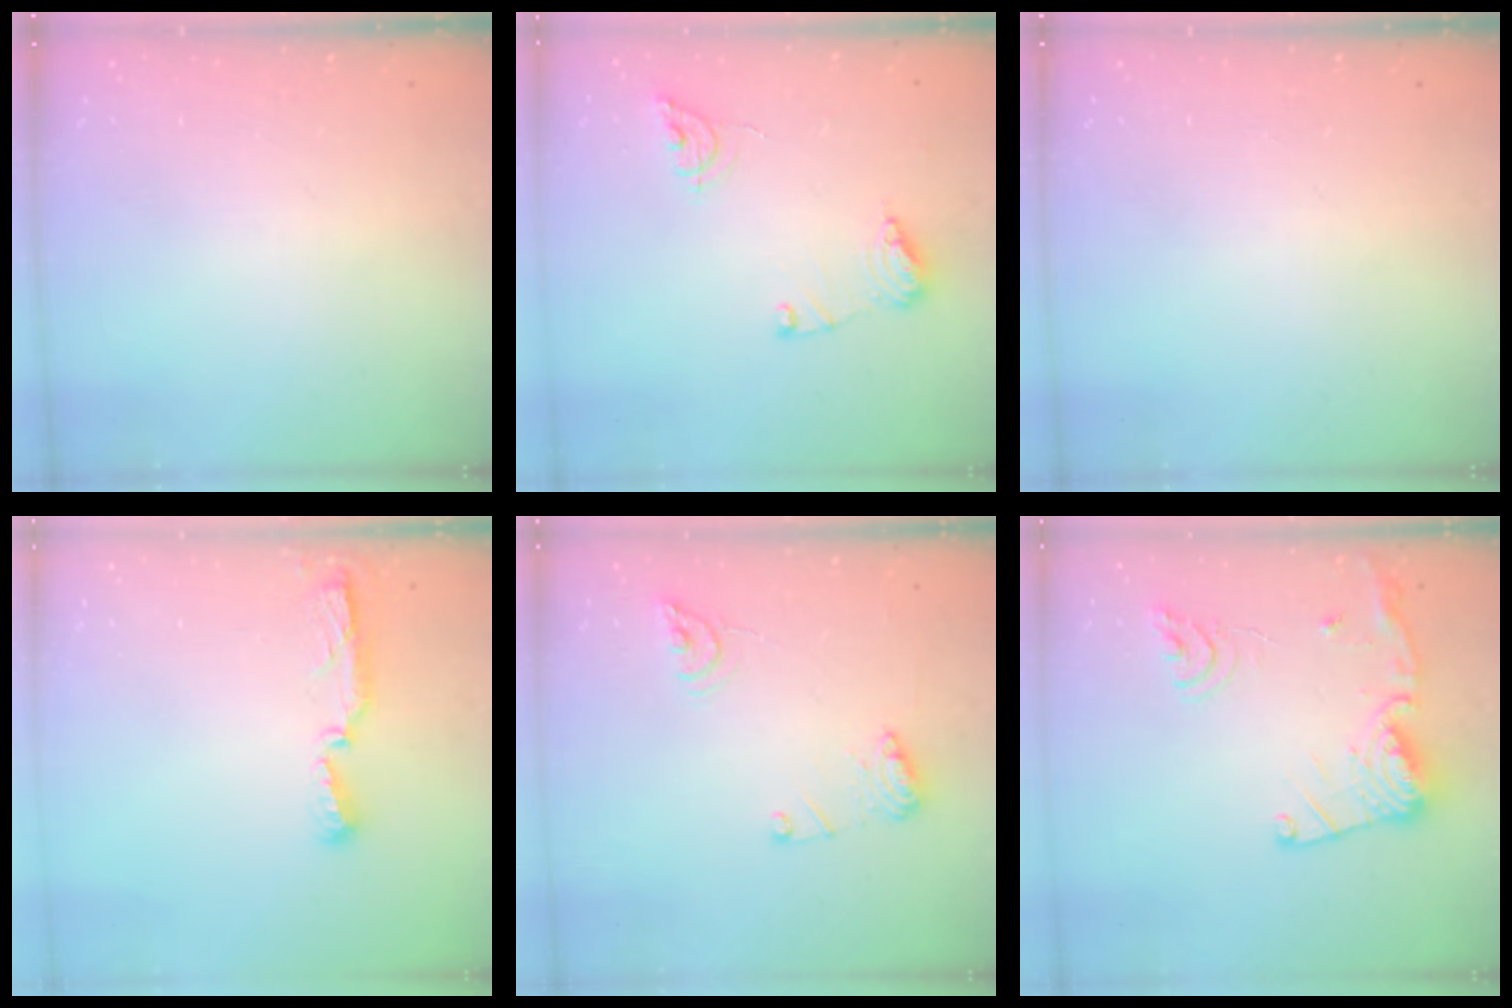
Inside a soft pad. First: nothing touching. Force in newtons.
{"total": 10.2, "press": 10.2, "slide": 0.6}
{"total": 0.0}
{"total": 9.5, "press": 7.8, "slide": 5.5}
{"total": 11.2, "press": 11.1, "slide": 1.1}
{"total": 16.3, "press": 16.2, "slide": 1.5}